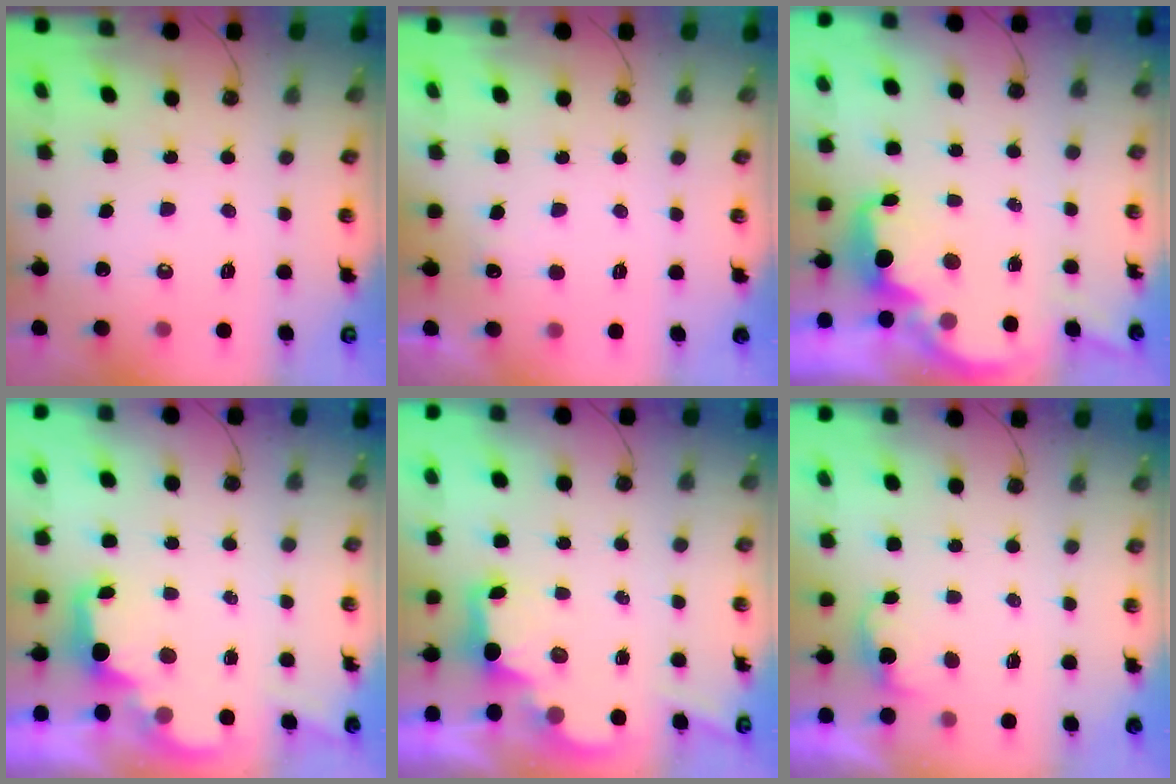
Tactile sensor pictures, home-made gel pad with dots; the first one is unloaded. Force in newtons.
{"total": 3.9, "press": 3.7, "slide": 1.1}
{"total": 2.2, "press": 2.1, "slide": 0.8}
{"total": 2.3, "press": 2.2, "slide": 0.7}
{"total": 2.3, "press": 2.2, "slide": 0.7}
{"total": 1.1, "press": 0.8, "slide": 0.7}